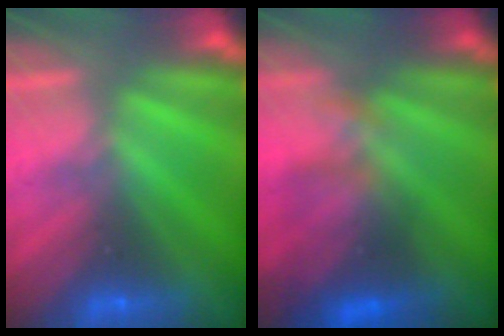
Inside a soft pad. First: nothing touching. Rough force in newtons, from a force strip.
{"total": 4.4}